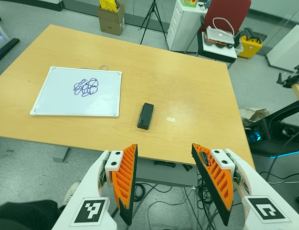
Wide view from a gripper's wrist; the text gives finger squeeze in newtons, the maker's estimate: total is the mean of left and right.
{"total": 0.0}